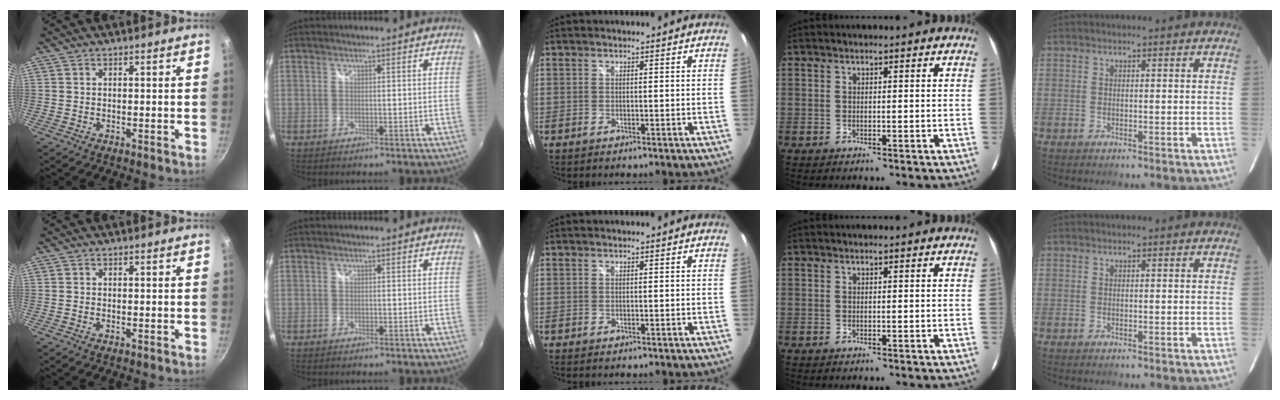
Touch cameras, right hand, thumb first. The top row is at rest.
{"index": {"total": 0.5, "force": [-0.5, 0.3, 0.1], "torque": [-0.005, -0.003, -0.011]}}